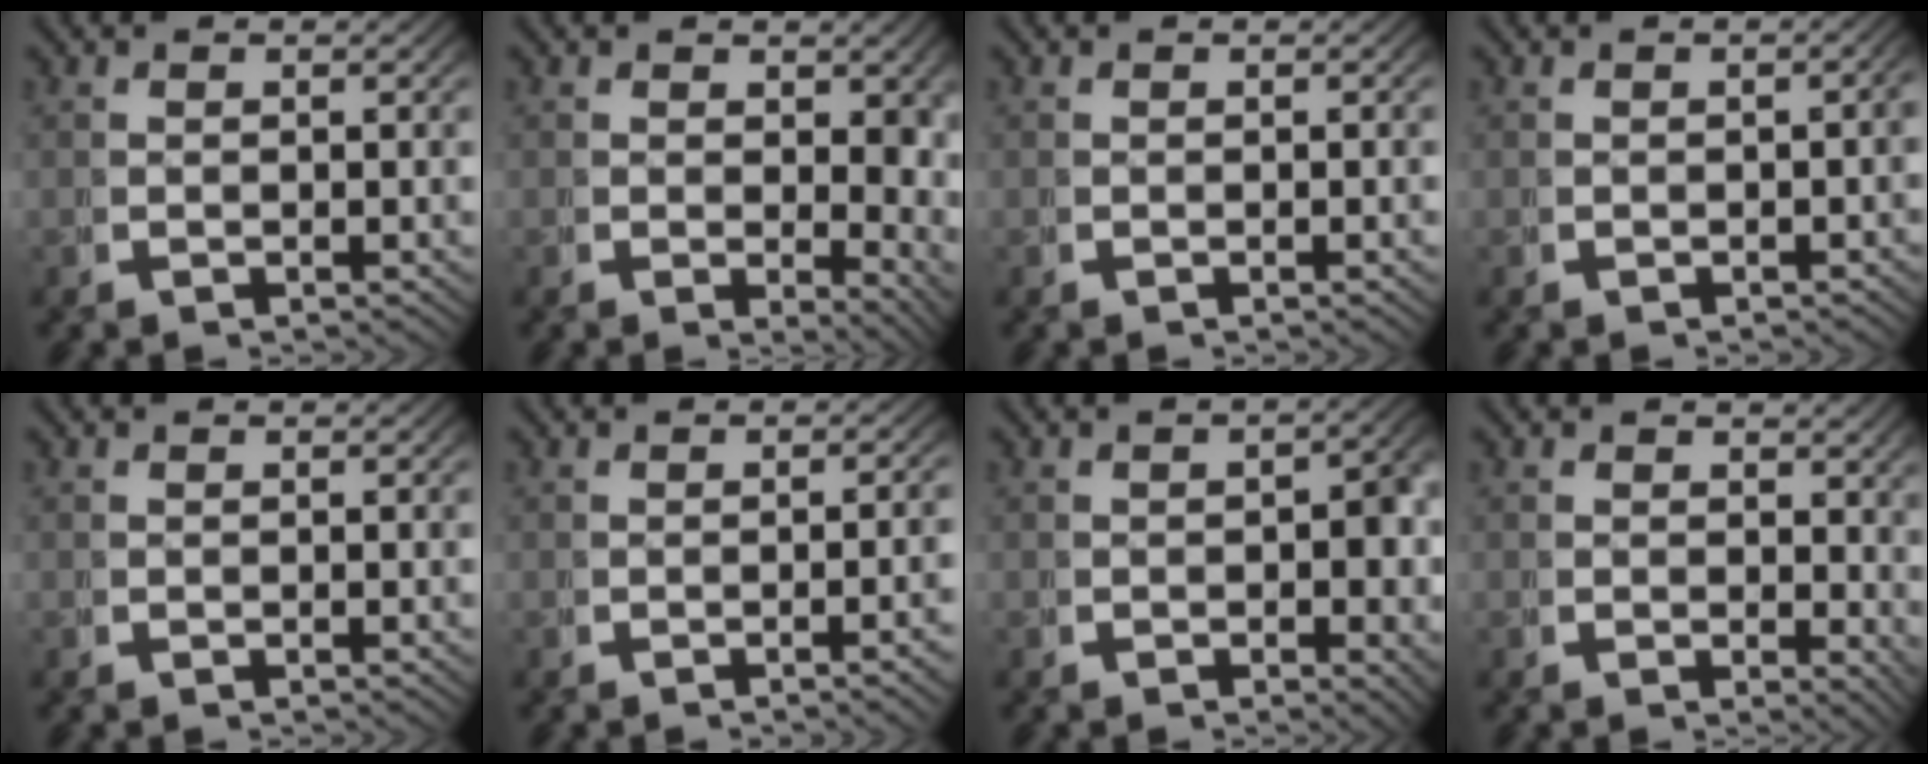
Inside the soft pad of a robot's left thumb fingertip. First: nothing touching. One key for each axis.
{"total": 4.3, "fx": 1.1, "fy": 2.5, "fz": 3.3, "tx": -0.051, "ty": -0.031, "tz": 0.029}
{"total": 0.0}
{"total": 1.4, "fx": -0.7, "fy": 0.5, "fz": 1.0, "tx": -0.012, "ty": -0.001, "tz": -0.012}
{"total": 0.0}
{"total": 2.1, "fx": -0.8, "fy": 0.1, "fz": 1.9, "tx": -0.026, "ty": 0.009, "tz": -0.015}
{"total": 3.6, "fx": -0.4, "fy": 2.0, "fz": 3.0, "tx": -0.036, "ty": -0.009, "tz": -0.004}
{"total": 2.4, "fx": 1.2, "fy": 1.5, "fz": 1.5, "tx": -0.009, "ty": -0.007, "tz": 0.019}